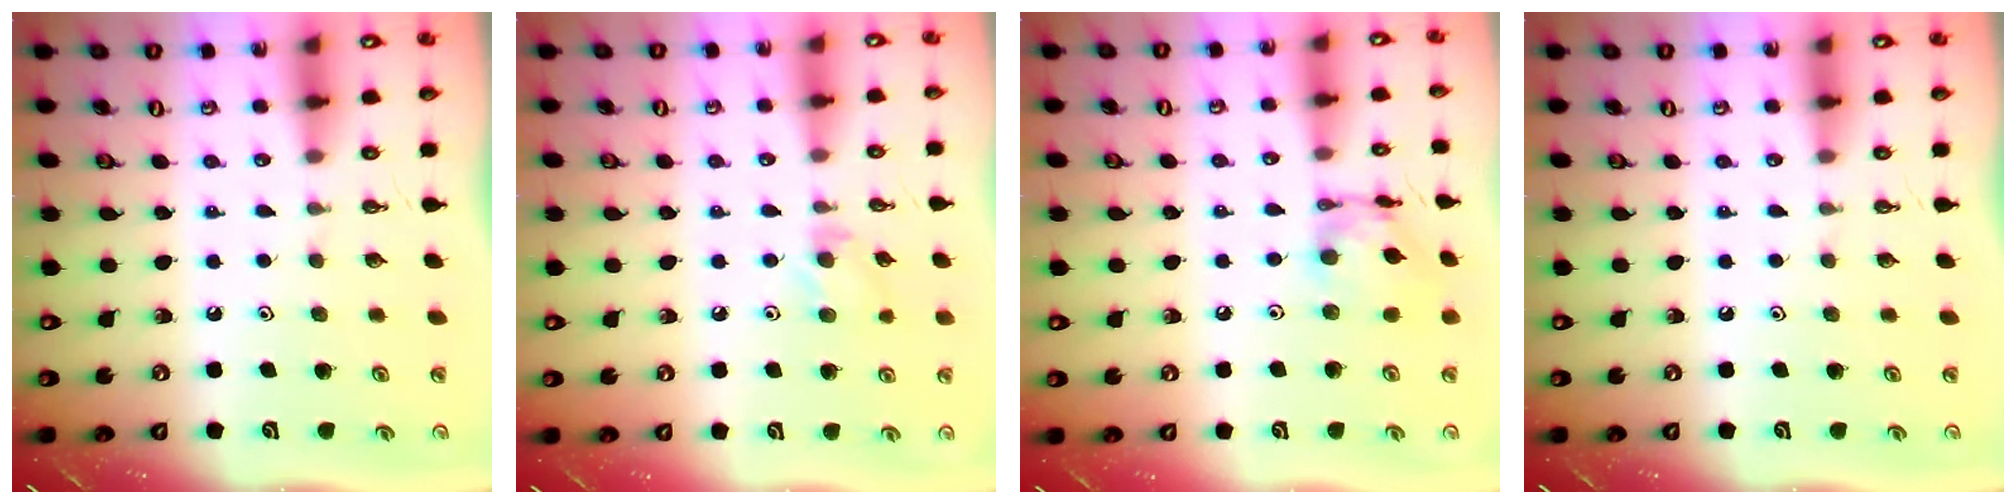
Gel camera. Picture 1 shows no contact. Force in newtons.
{"total": 6.4, "press": 6.4, "slide": 0.8}
{"total": 12.0, "press": 12.0, "slide": 0.9}
{"total": 0.0}